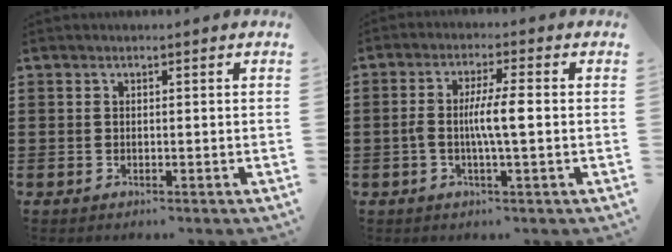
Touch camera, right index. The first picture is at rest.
{"total": 5.5, "force": [-0.6, 0.6, 5.4], "torque": [-0.111, -0.005, -0.019]}